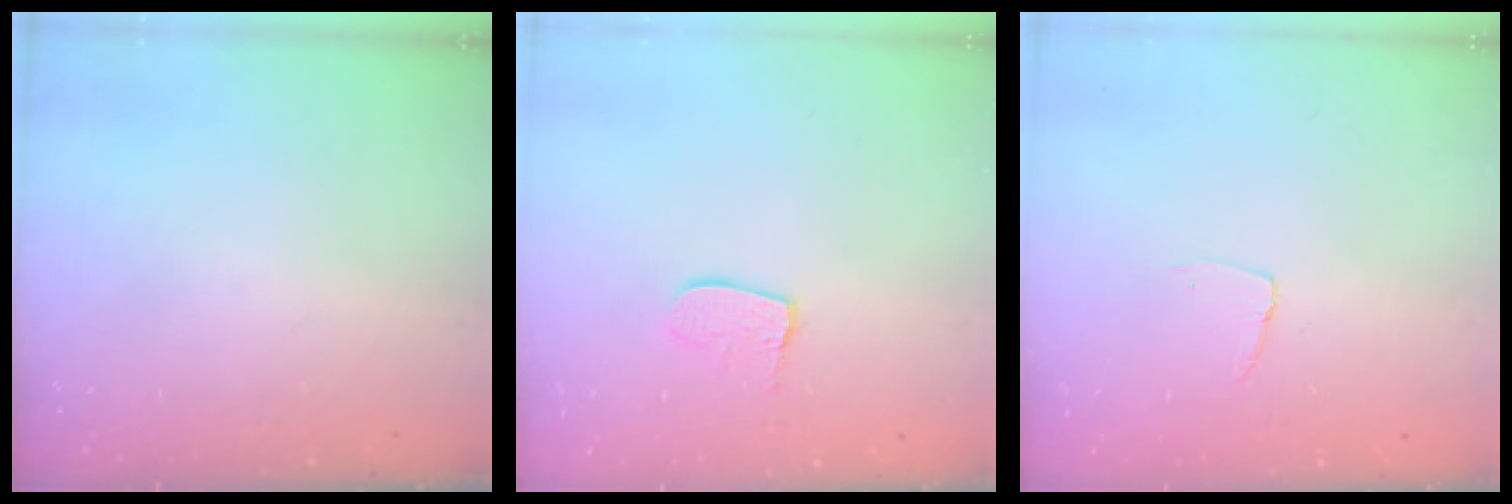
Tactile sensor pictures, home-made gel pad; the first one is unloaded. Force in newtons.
{"total": 8.2, "press": 8.2, "slide": 0.7}
{"total": 3.5, "press": 3.5, "slide": 0.3}